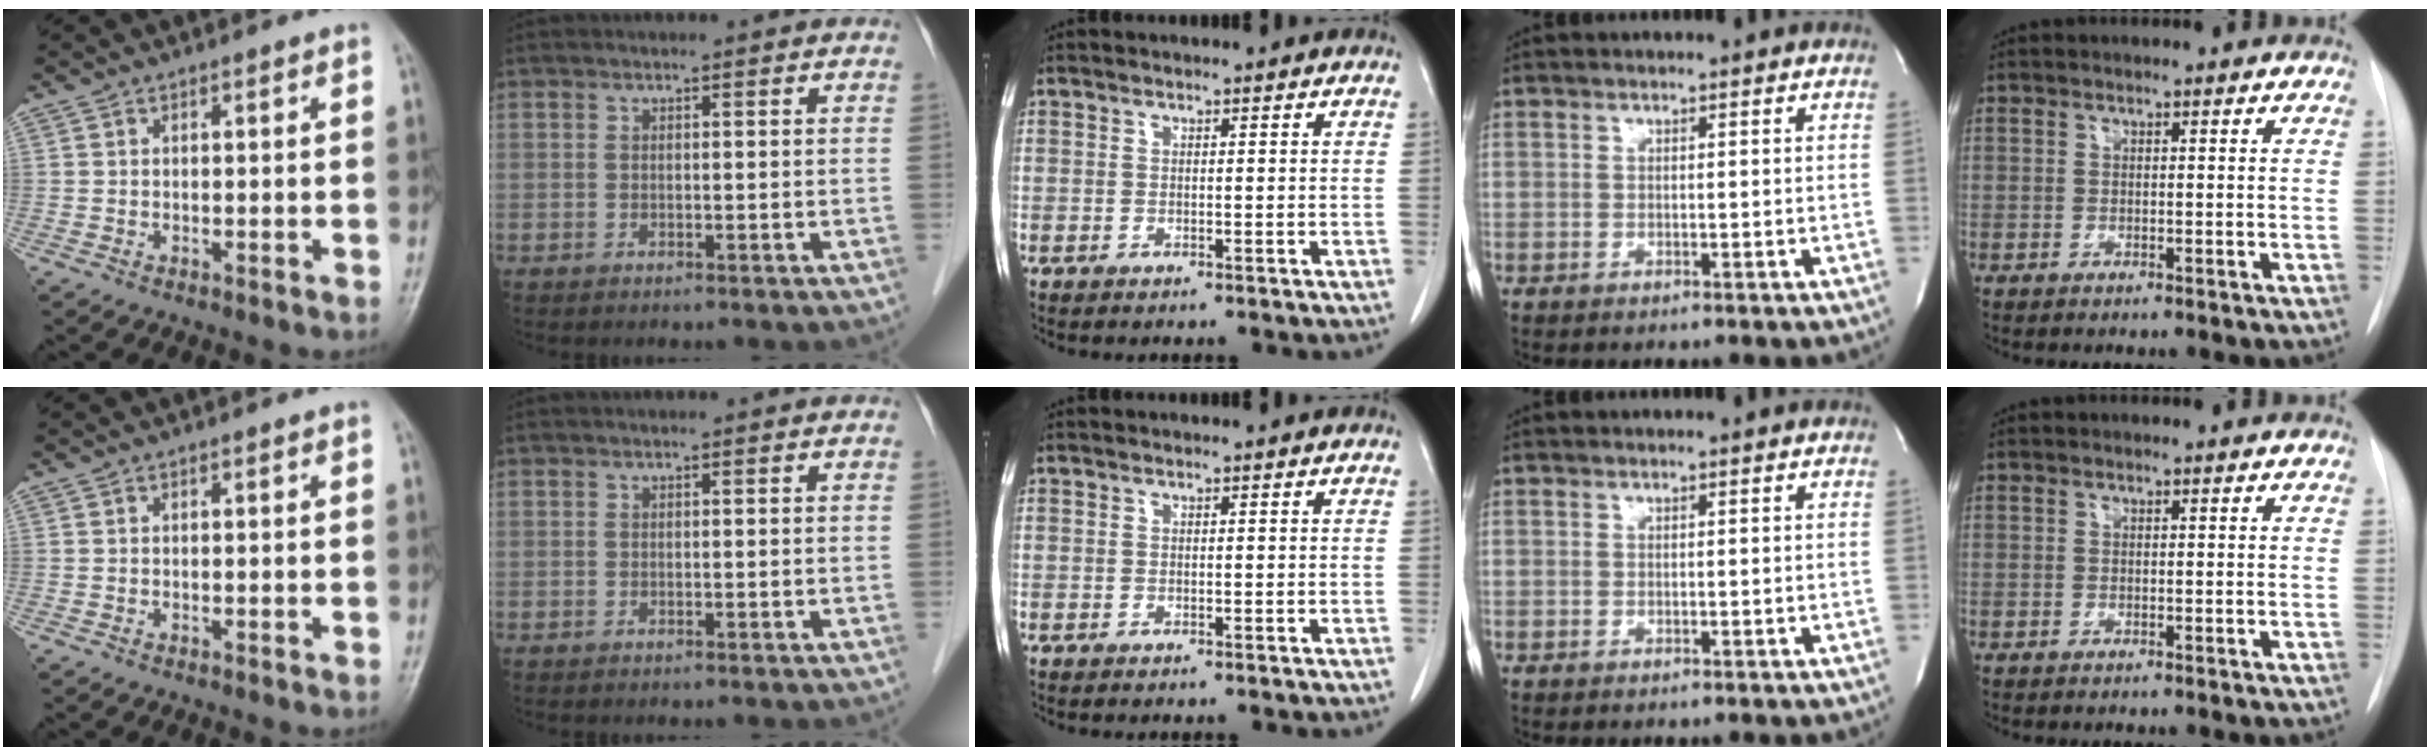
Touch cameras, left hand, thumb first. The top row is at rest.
{}